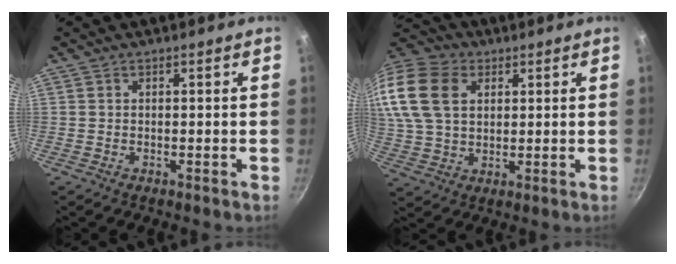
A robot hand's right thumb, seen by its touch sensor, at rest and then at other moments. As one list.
[{"total": 23.7, "force": [7.7, 16.8, 14.9], "torque": [-0.348, 0.035, 0.142]}]